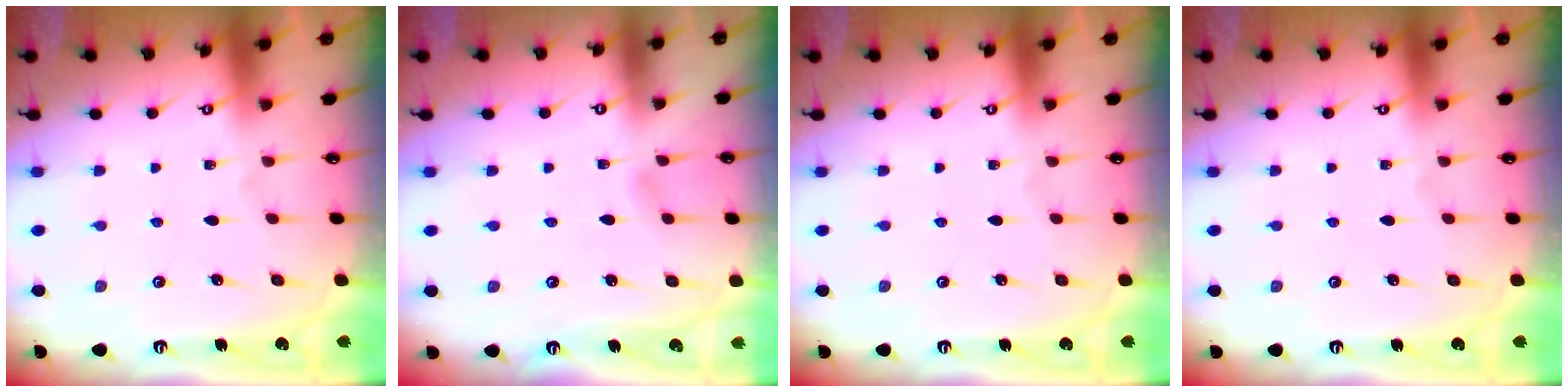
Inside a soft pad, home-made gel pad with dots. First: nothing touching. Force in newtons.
{"total": 2.0, "press": 2.0, "slide": 0.2}
{"total": 0.0}
{"total": 0.0}